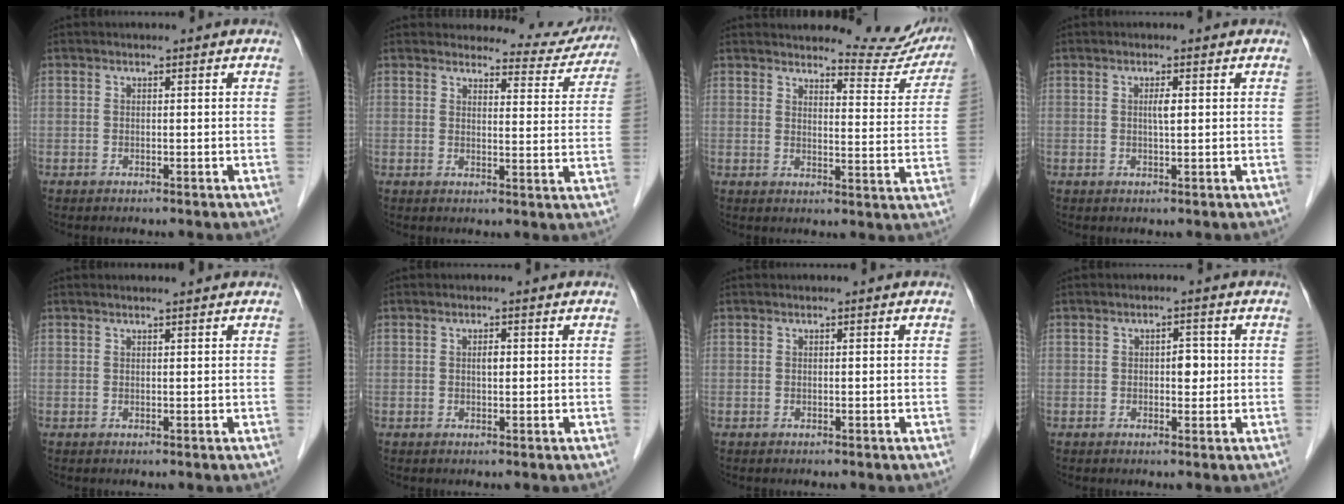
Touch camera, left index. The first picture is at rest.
{"total": 9.7, "force": [9.4, 2.3, 0.5], "torque": [0.019, -0.034, 0.085]}
{"total": 12.0, "force": [11.7, 1.7, 1.5], "torque": [-0.003, -0.063, 0.117]}
{"total": 1.4, "force": [-0.1, 0.1, 1.4], "torque": [-0.025, -0.003, -0.004]}
{"total": 1.0, "force": [0.8, -0.2, 0.5], "torque": [-0.007, 0.004, 0.014]}
{"total": 1.1, "force": [-0.2, 0.4, 1.0], "torque": [-0.016, -0.003, -0.006]}
{"total": 0.0}
{"total": 2.2, "force": [-0.4, 1.3, 1.7], "torque": [-0.020, 0.001, -0.008]}